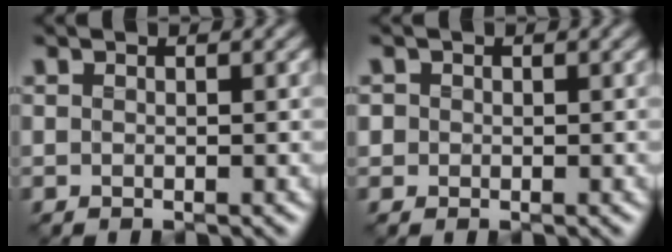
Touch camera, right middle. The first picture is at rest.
{"total": 0.6, "force": [0.0, 0.6, -0.2], "torque": [0.006, 0.000, 0.004]}